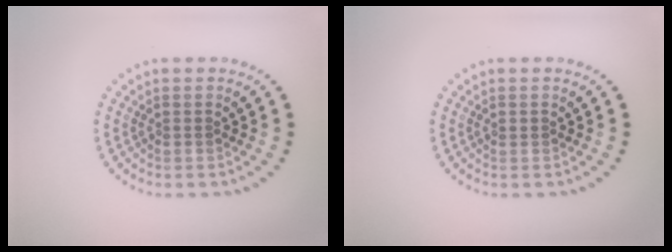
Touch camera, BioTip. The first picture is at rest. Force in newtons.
{"total": 0.7, "press": 0.7, "slide": 0.1}